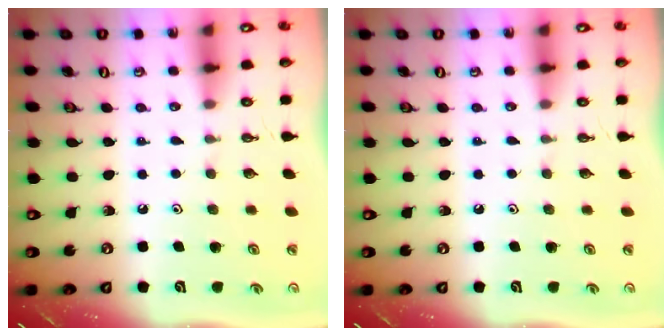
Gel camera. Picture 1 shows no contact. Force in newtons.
{"total": 0.0}